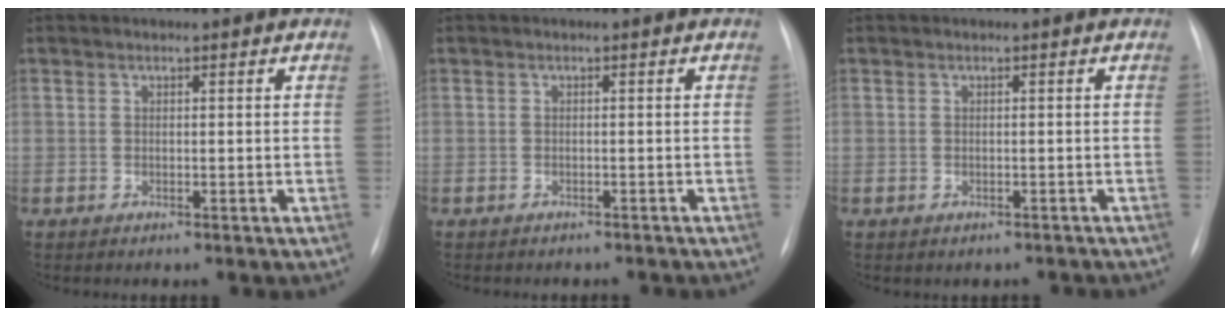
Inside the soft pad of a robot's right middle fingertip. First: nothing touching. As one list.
[{"total": 3.6, "force": [-3.2, 1.3, 1.1], "torque": [-0.014, -0.003, -0.034]}, {"total": 1.7, "force": [-1.4, 0.9, 0.4], "torque": [-0.004, 0.004, -0.014]}]